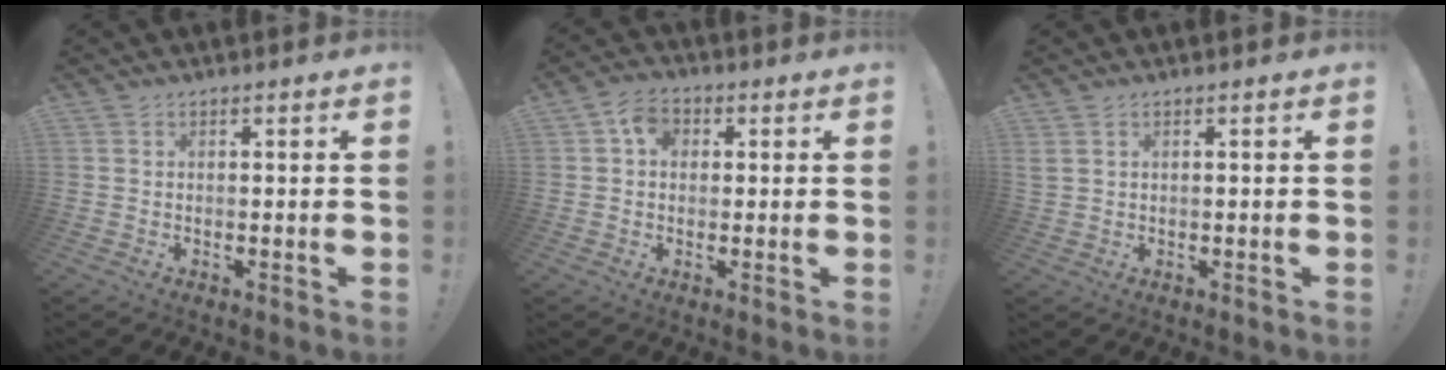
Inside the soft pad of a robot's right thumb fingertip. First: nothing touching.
{"total": 6.0, "force": [1.4, 4.8, 3.3], "torque": [-0.043, 0.004, 0.026]}
{"total": 1.3, "force": [0.7, 0.7, 0.8], "torque": [-0.018, 0.005, 0.013]}